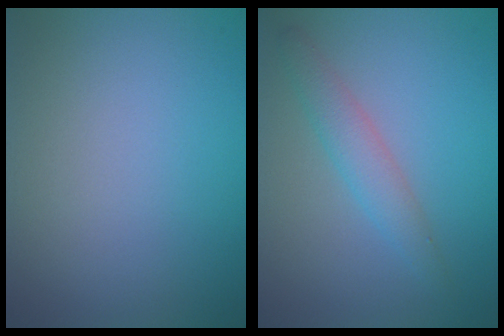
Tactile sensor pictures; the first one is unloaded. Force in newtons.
{"total": 2.3, "press": 2.3, "slide": 0.0}